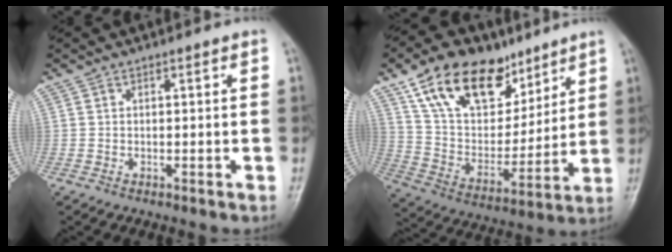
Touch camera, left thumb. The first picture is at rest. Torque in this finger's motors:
{"motor_torque": [0.43, 0.31, 1.44, -1.33, 0.26]}